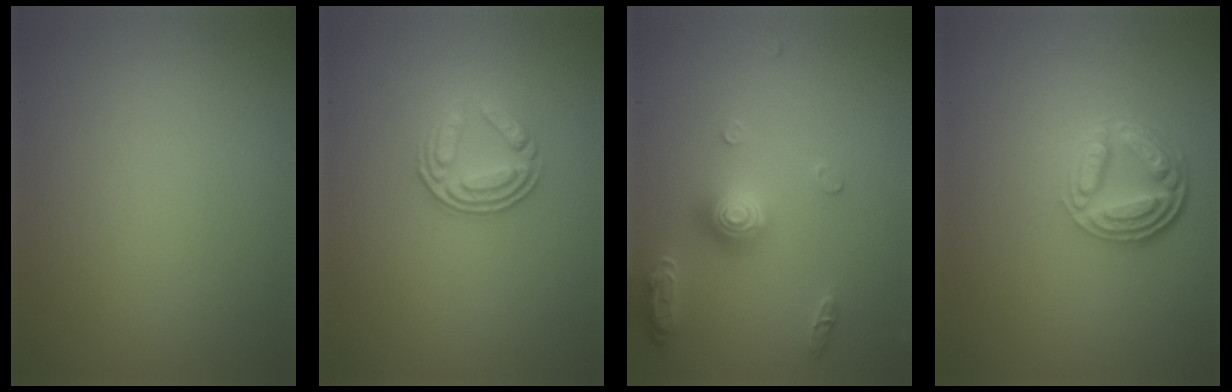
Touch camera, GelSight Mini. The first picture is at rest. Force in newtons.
{"total": 3.2, "press": 2.5, "slide": 1.9}
{"total": 2.9, "press": 2.9, "slide": 0.2}
{"total": 4.5, "press": 3.4, "slide": 2.9}